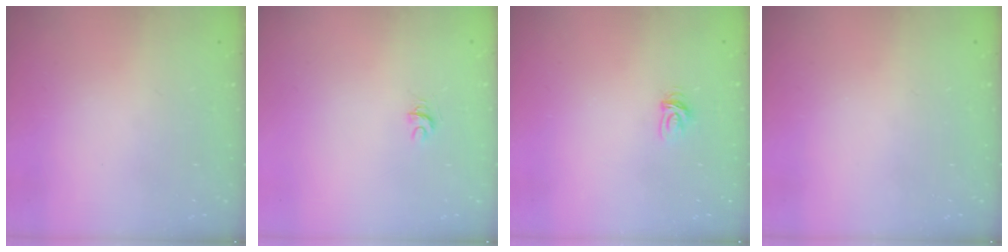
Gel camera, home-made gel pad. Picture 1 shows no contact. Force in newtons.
{"total": 4.0, "press": 4.0, "slide": 0.4}
{"total": 3.3, "press": 3.3, "slide": 0.3}
{"total": 0.0}